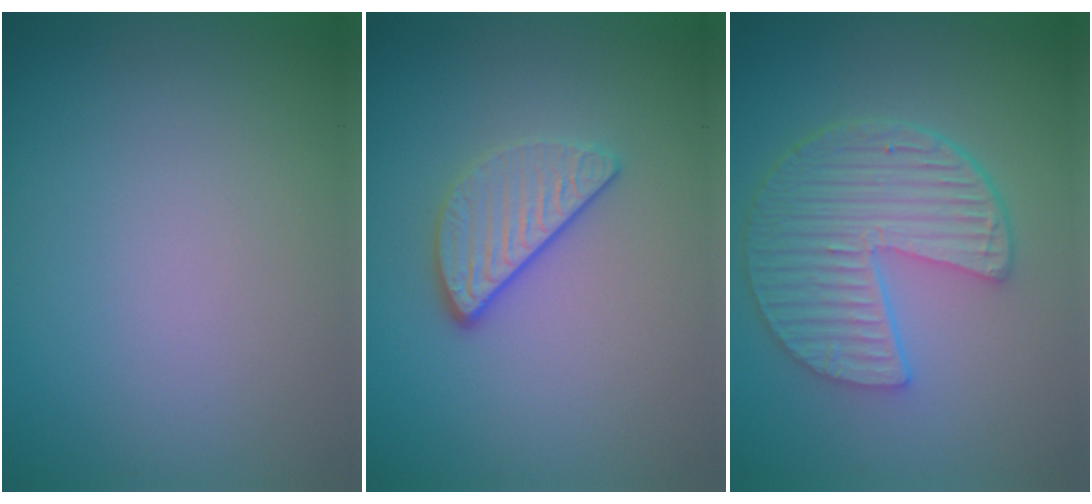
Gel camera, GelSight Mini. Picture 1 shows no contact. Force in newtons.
{"total": 3.2, "press": 2.6, "slide": 1.8}
{"total": 6.2, "press": 4.7, "slide": 4.1}